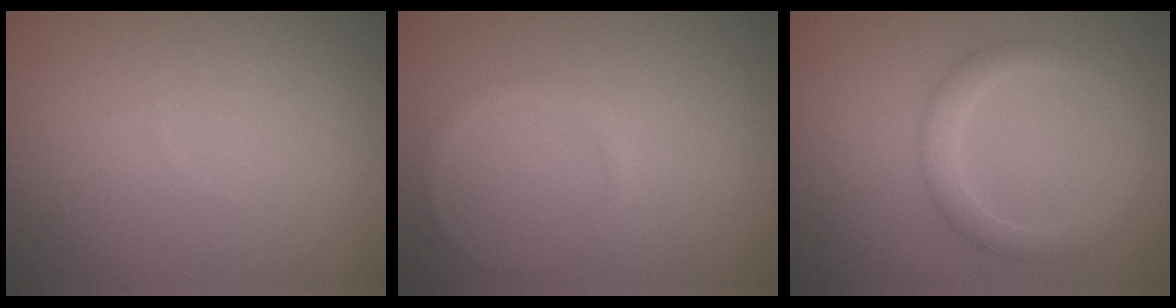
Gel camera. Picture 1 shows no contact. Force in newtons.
{"total": 0.8, "press": 0.8, "slide": 0.1}
{"total": 2.4, "press": 2.4, "slide": 0.1}